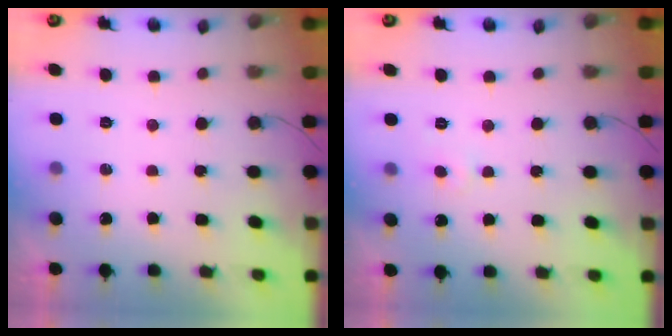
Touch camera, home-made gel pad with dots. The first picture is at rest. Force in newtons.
{"total": 3.5, "press": 3.5, "slide": 0.4}